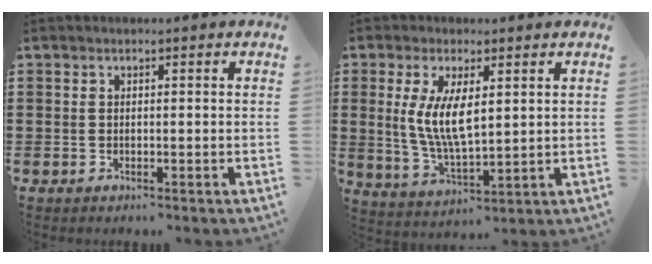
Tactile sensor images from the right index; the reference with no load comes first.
{"total": 7.7, "force": [1.2, 3.0, 7.0], "torque": [-0.142, 0.003, 0.020]}